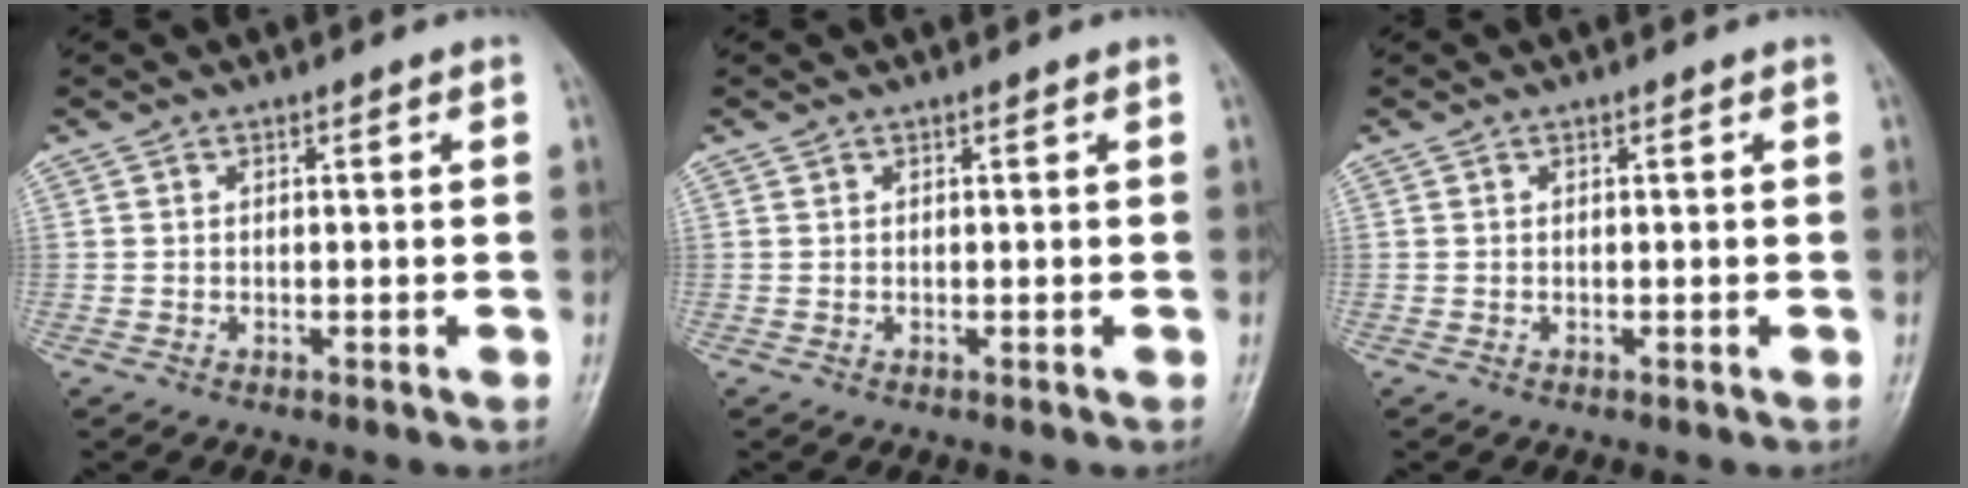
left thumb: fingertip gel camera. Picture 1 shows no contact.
{"total": 0.0}
{"total": 0.0}